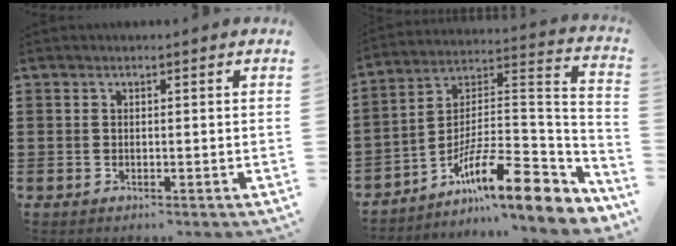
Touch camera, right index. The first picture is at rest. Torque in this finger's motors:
{"motor_torque": [0.01, 0.15, 0.55, 0.21]}